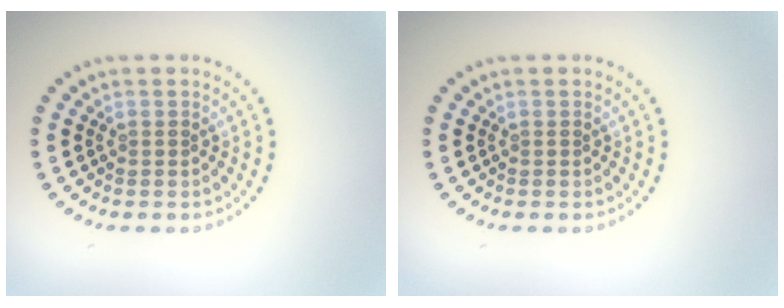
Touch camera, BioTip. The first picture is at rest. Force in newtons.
{"total": 0.0}